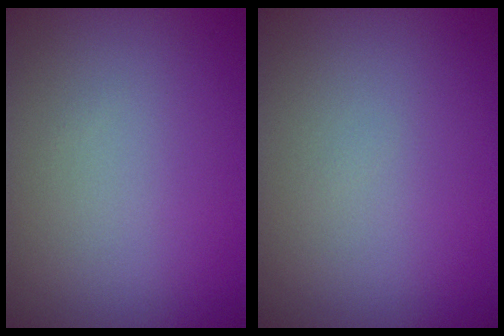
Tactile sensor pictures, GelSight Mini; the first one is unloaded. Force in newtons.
{"total": 0.0}